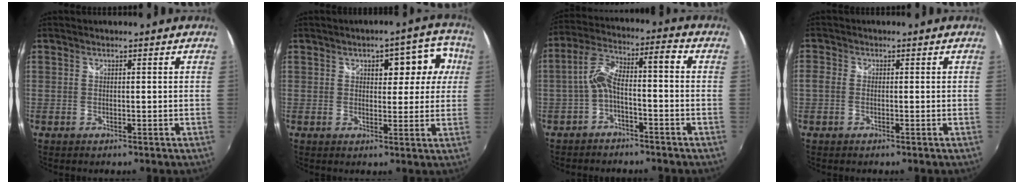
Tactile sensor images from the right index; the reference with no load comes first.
{"total": 8.2, "force": [2.3, 4.5, 6.5], "torque": [-0.087, 0.028, 0.032]}
{"total": 7.9, "force": [-2.9, 2.3, 7.0], "torque": [-0.154, 0.021, -0.051]}
{"total": 2.2, "force": [-0.6, 1.4, 1.5], "torque": [-0.034, 0.000, -0.016]}